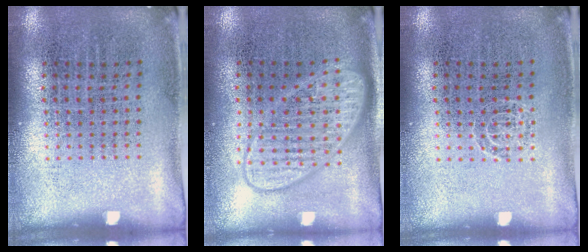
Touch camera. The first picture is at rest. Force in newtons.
{"total": 2.7, "press": 2.7, "slide": 0.4}
{"total": 0.8, "press": 0.8, "slide": 0.1}